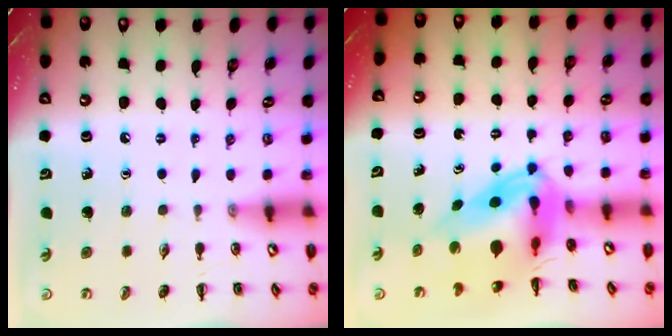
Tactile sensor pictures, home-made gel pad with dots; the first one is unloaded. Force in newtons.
{"total": 7.3, "press": 6.9, "slide": 2.3}